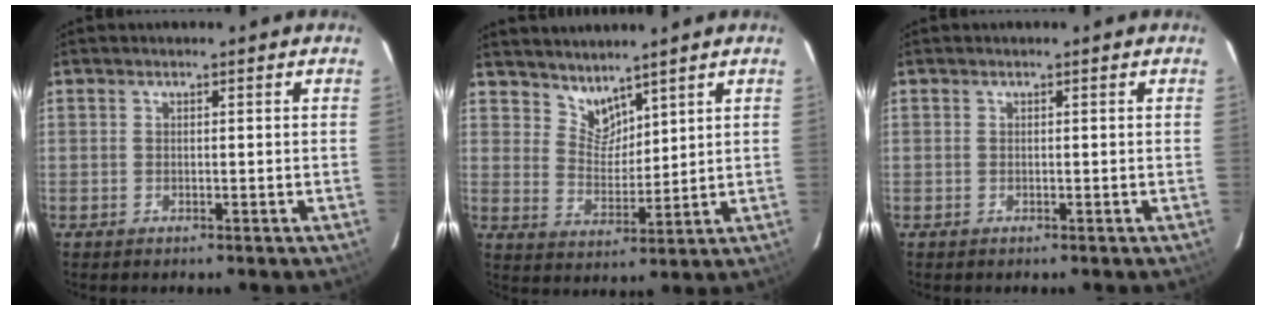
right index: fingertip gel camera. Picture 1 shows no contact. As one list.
[{"total": 5.5, "force": [4.9, 2.2, 1.3], "torque": [-0.015, -0.002, 0.097]}, {"total": 0.0}]